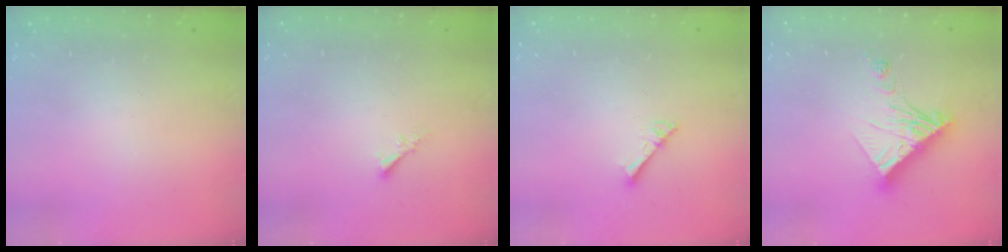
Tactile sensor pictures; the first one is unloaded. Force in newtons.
{"total": 1.8, "press": 1.7, "slide": 0.3}
{"total": 2.9, "press": 2.9, "slide": 0.3}
{"total": 12.2, "press": 12.1, "slide": 0.9}